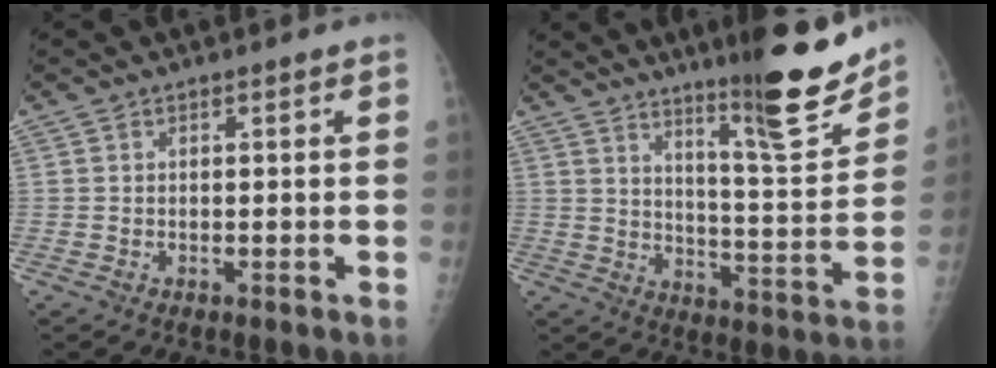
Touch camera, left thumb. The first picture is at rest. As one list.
[{"total": 16.2, "force": [11.9, 2.0, 10.8], "torque": [-0.127, -0.084, 0.186]}]